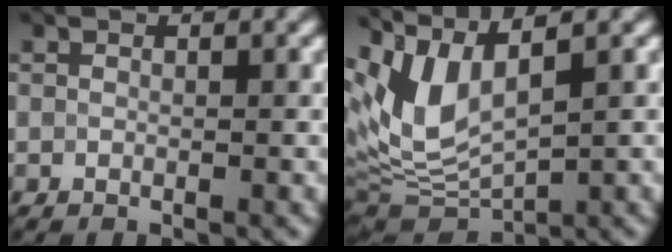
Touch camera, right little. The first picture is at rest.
{"total": 7.2, "force": [3.0, 3.2, 5.7], "torque": [-0.136, -0.001, 0.062]}